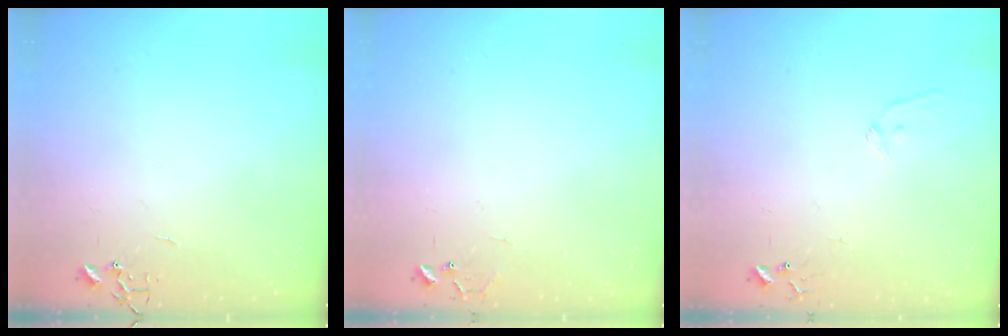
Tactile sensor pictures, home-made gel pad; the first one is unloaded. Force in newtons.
{"total": 6.6, "press": 6.6, "slide": 0.5}
{"total": 6.6, "press": 6.6, "slide": 0.6}